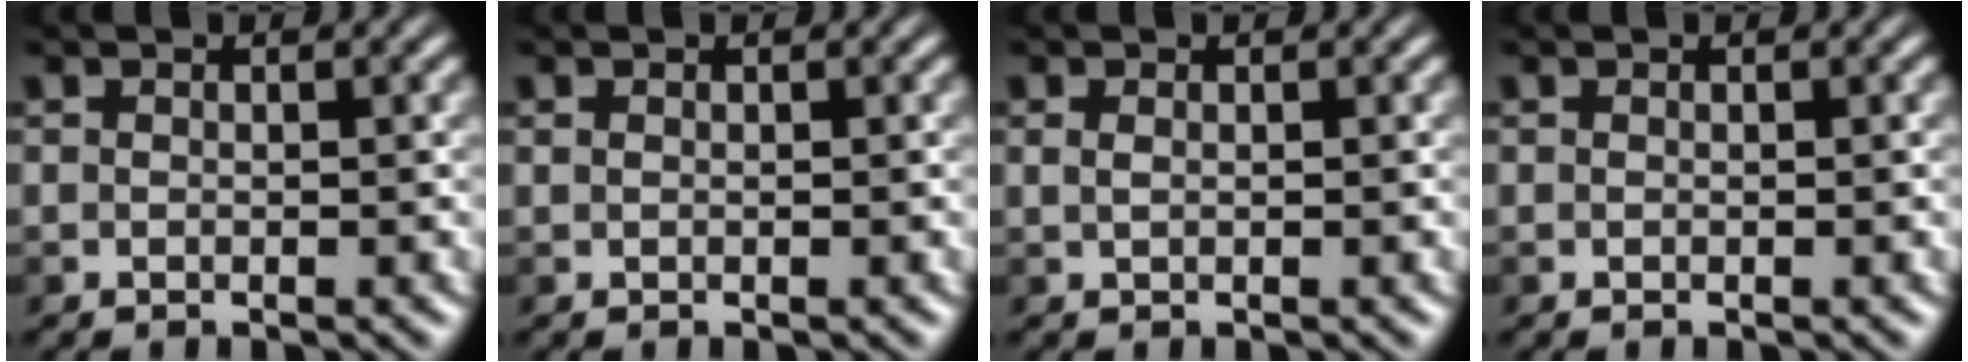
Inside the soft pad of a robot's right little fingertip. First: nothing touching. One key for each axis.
{"total": 0.0}
{"total": 0.7, "fx": 0.0, "fy": 0.4, "fz": 0.6, "tx": -0.015, "ty": 0.001, "tz": -0.001}
{"total": 0.0}